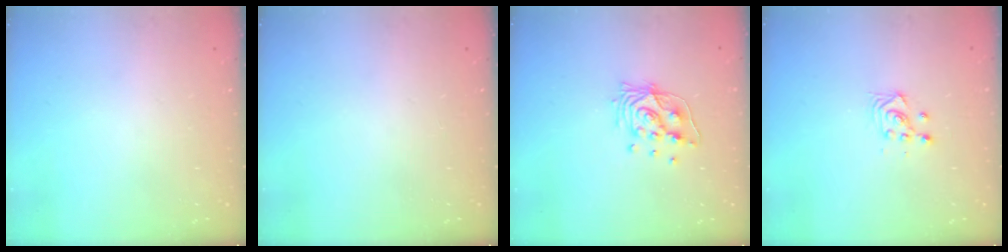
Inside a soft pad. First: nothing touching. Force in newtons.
{"total": 0.0}
{"total": 10.7, "press": 10.5, "slide": 1.7}
{"total": 3.5, "press": 3.3, "slide": 1.2}